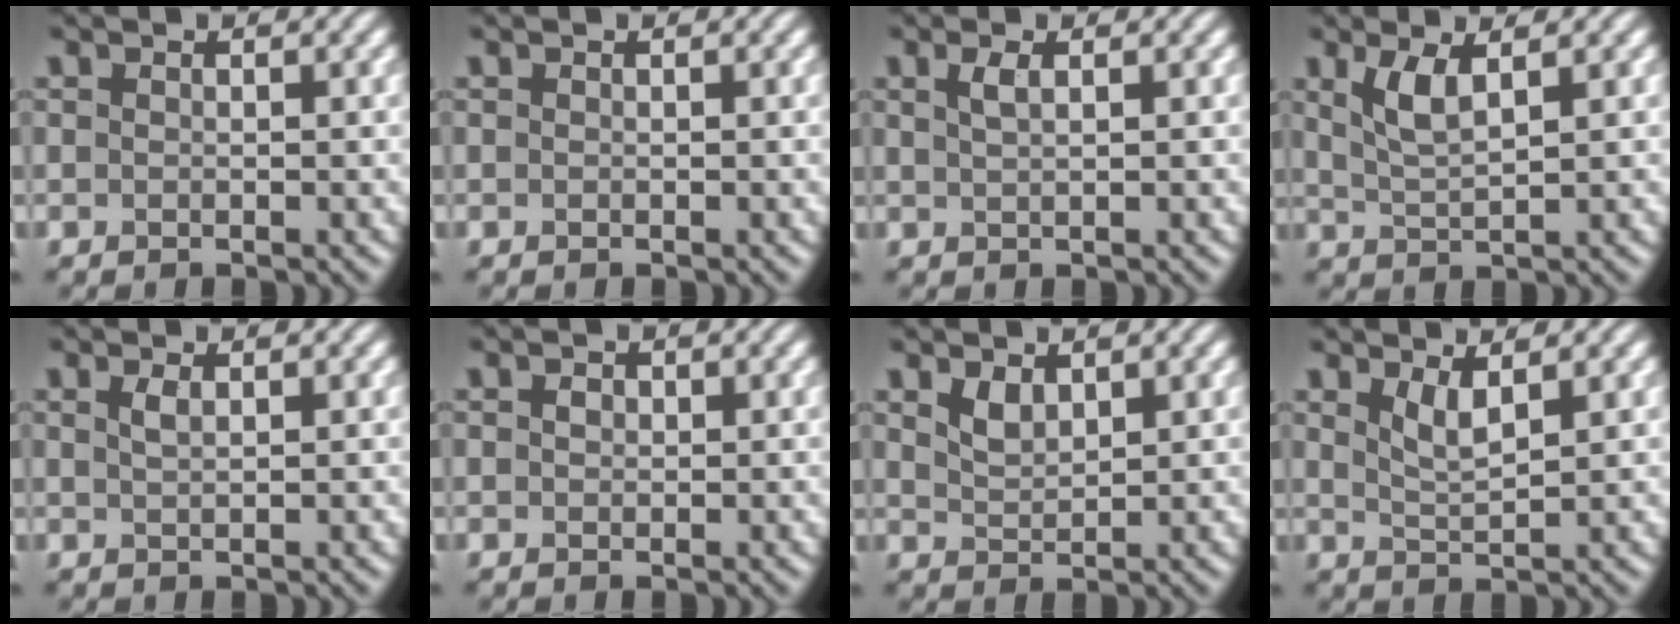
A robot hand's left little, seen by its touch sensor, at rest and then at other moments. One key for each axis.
{"total": 0.0}
{"total": 1.4, "fx": 0.6, "fy": 0.4, "fz": 1.1, "tx": -0.022, "ty": 0.004, "tz": 0.011}
{"total": 2.8, "fx": 1.3, "fy": 0.8, "fz": 2.3, "tx": -0.051, "ty": -0.005, "tz": 0.031}
{"total": 0.9, "fx": 0.5, "fy": 0.3, "fz": 0.7, "tx": -0.016, "ty": 0.001, "tz": 0.010}
{"total": 0.7, "fx": 0.2, "fy": 0.6, "fz": 0.4, "tx": -0.008, "ty": -0.002, "tz": 0.001}
{"total": 1.7, "fx": 1.1, "fy": 0.8, "fz": 0.9, "tx": -0.021, "ty": -0.003, "tz": 0.028}
{"total": 2.1, "fx": 1.3, "fy": 0.5, "fz": 1.5, "tx": -0.031, "ty": -0.007, "tz": 0.028}